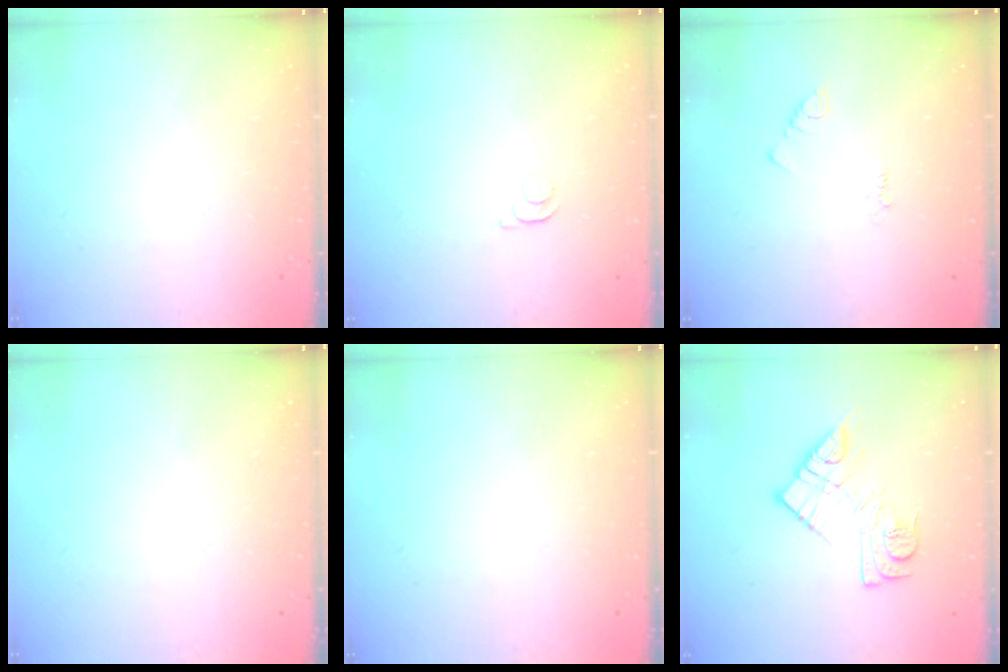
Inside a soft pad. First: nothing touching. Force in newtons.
{"total": 3.6, "press": 3.5, "slide": 0.8}
{"total": 2.2, "press": 2.1, "slide": 0.4}
{"total": 0.0}
{"total": 0.0}
{"total": 12.0, "press": 12.0, "slide": 0.9}